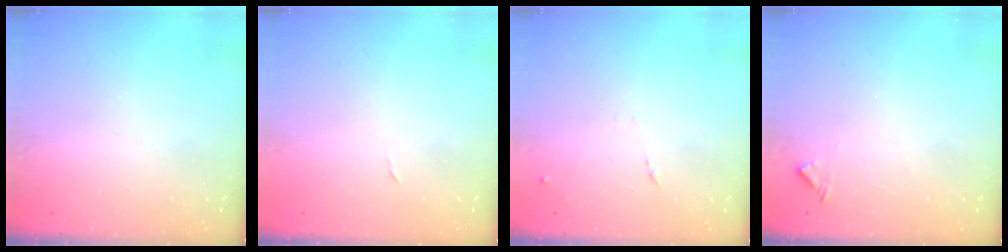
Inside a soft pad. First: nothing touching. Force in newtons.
{"total": 2.3, "press": 2.3, "slide": 0.4}
{"total": 6.6, "press": 6.6, "slide": 0.4}
{"total": 5.7, "press": 5.7, "slide": 0.4}